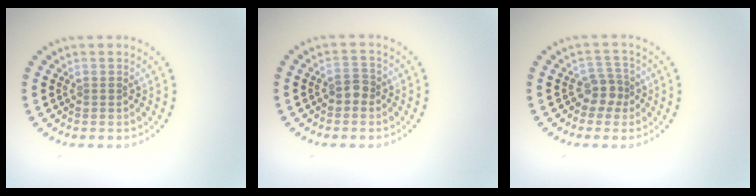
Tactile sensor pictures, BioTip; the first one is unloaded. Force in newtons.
{"total": 1.5, "press": 1.3, "slide": 0.6}
{"total": 2.2, "press": 1.8, "slide": 1.3}